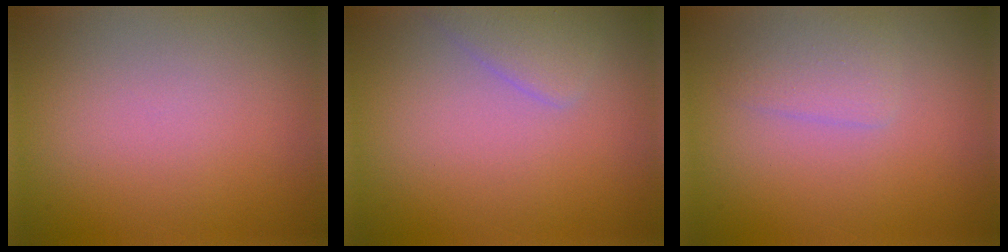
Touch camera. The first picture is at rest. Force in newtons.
{"total": 2.0, "press": 2.0, "slide": 0.1}
{"total": 1.9, "press": 1.9, "slide": 0.0}